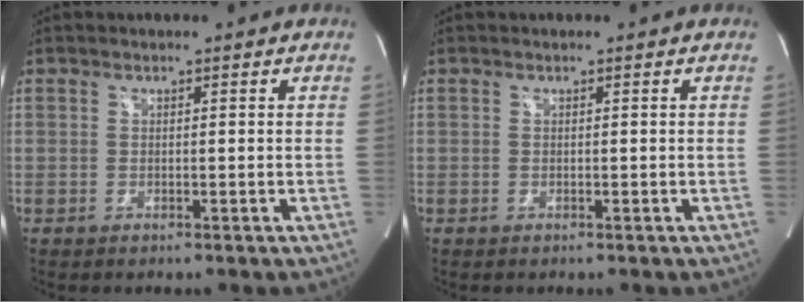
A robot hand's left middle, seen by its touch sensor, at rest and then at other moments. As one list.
[{"total": 0.0}]